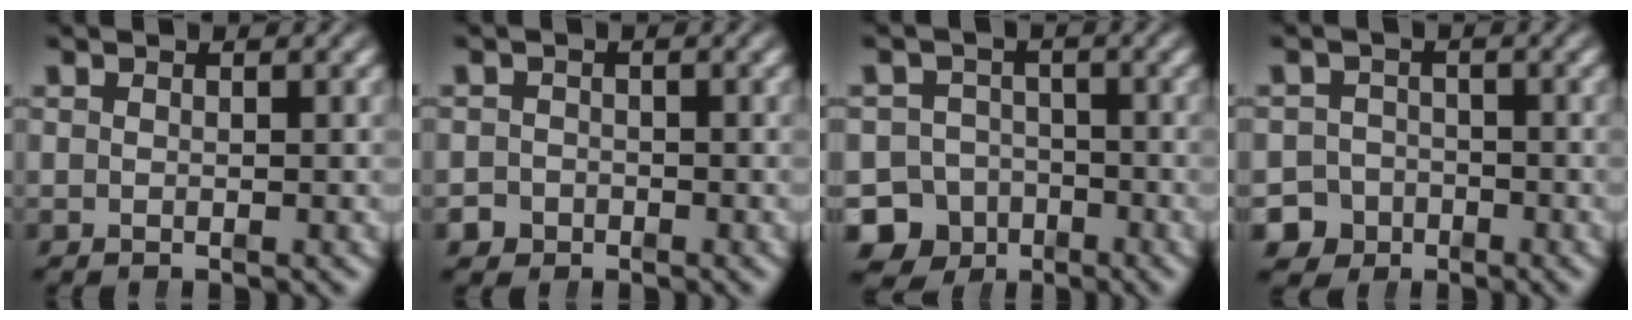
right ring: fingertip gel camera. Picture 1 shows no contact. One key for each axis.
{"total": 2.7, "fx": -1.7, "fy": 2.1, "fz": 0.0, "tx": -0.004, "ty": -0.020, "tz": -0.024}
{"total": 13.3, "fx": -6.2, "fy": 11.5, "fz": 2.7, "tx": -0.066, "ty": -0.064, "tz": -0.102}
{"total": 7.8, "fx": -4.1, "fy": 6.5, "fz": 1.5, "tx": -0.031, "ty": -0.033, "tz": -0.069}